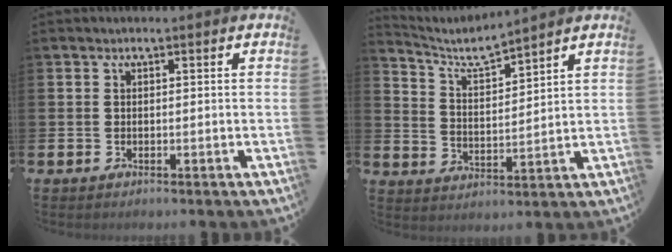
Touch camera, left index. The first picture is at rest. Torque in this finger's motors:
{"motor_torque": [-0.06, -0.04, -0.01, 0.00]}